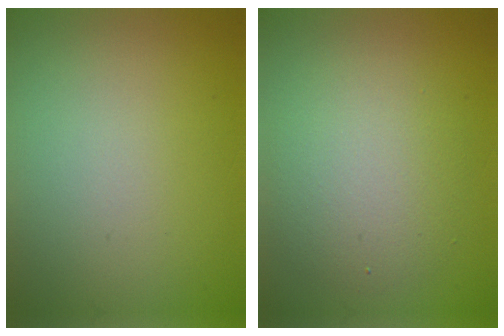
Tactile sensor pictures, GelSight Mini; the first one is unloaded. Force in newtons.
{"total": 4.7, "press": 4.6, "slide": 0.4}